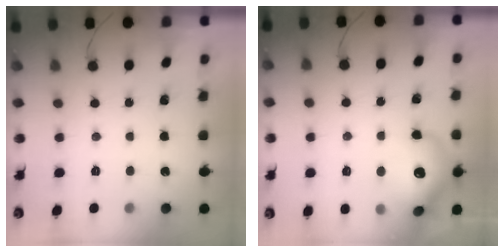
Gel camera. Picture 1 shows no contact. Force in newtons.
{"total": 17.5, "press": 16.8, "slide": 4.8}